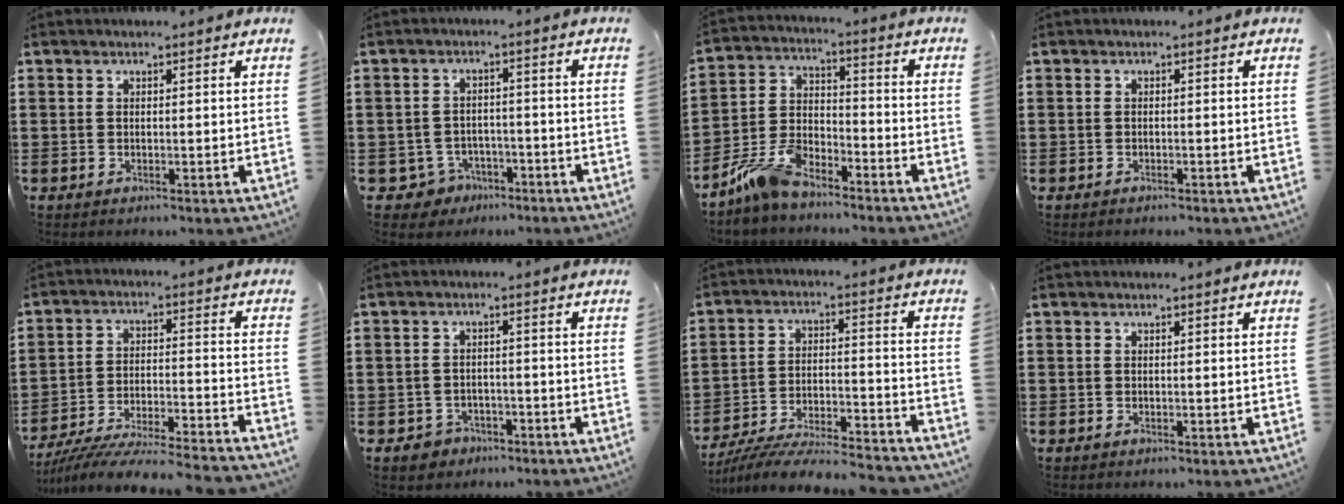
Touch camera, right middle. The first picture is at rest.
{"total": 3.1, "force": [-2.4, 1.9, 0.6], "torque": [-0.033, 0.000, -0.055]}
{"total": 8.9, "force": [-7.4, 2.9, 4.0], "torque": [-0.098, 0.011, -0.144]}
{"total": 0.0}
{"total": 7.2, "force": [-6.8, -0.4, 2.1], "torque": [-0.040, -0.003, -0.137]}
{"total": 1.9, "force": [-1.6, 1.0, 0.1], "torque": [-0.009, 0.003, -0.036]}
{"total": 7.4, "force": [-7.0, 0.0, 2.2], "torque": [-0.034, 0.003, -0.136]}
{"total": 0.0}